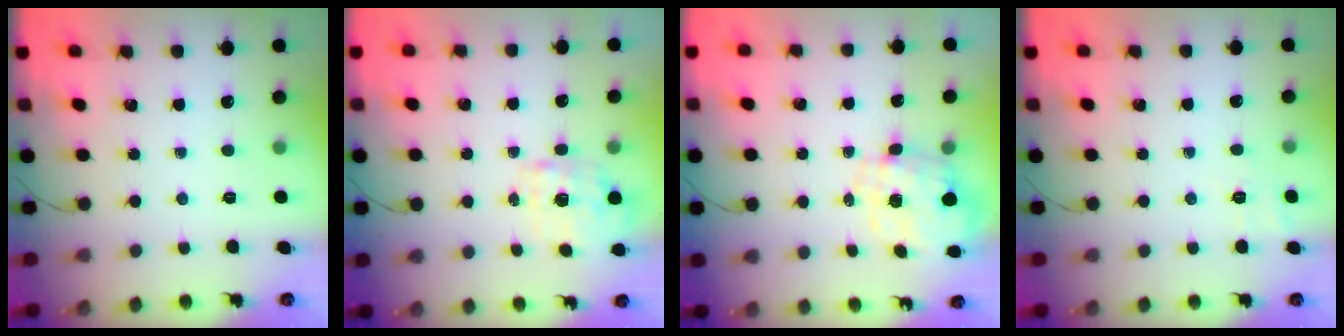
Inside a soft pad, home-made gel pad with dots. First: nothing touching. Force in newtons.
{"total": 1.8, "press": 1.7, "slide": 0.5}
{"total": 2.8, "press": 2.6, "slide": 1.0}
{"total": 2.6, "press": 1.9, "slide": 1.8}